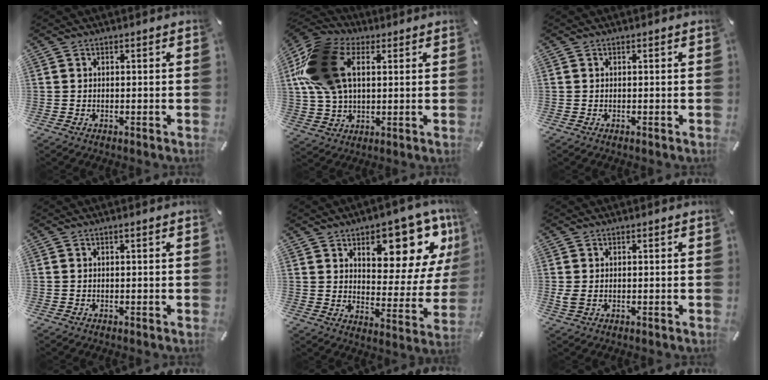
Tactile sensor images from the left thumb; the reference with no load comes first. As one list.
[{"total": 20.7, "force": [5.2, 13.6, 14.6], "torque": [-0.326, 0.015, 0.095]}, {"total": 0.0}, {"total": 0.6, "force": [-0.1, 0.0, 0.6], "torque": [-0.011, -0.001, -0.001]}, {"total": 13.5, "force": [9.1, 6.6, 7.4], "torque": [-0.072, -0.083, 0.152]}, {"total": 1.7, "force": [0.0, 1.0, 1.3], "torque": [-0.033, 0.000, -0.001]}]